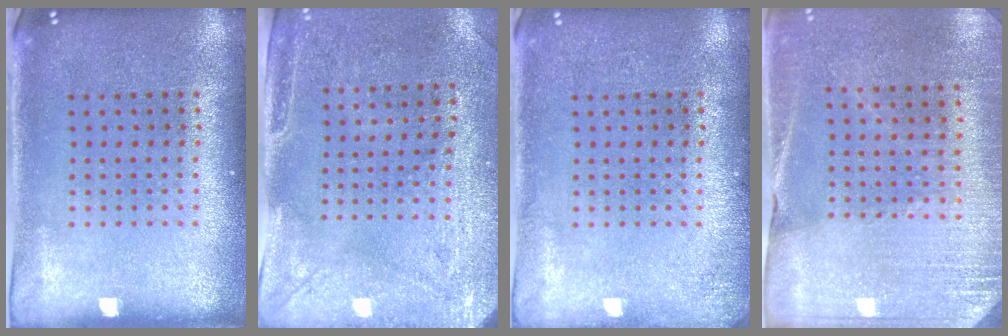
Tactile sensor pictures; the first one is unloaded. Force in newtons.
{"total": 3.0, "press": 2.4, "slide": 1.8}
{"total": 1.2, "press": 1.1, "slide": 0.2}
{"total": 2.6, "press": 2.5, "slide": 0.6}